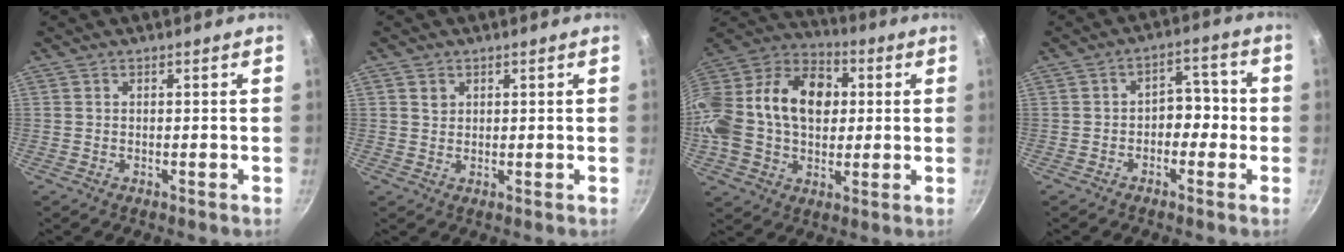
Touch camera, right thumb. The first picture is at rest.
{"total": 1.7, "force": [0.8, 1.4, 0.6], "torque": [-0.006, -0.001, 0.014]}
{"total": 25.4, "force": [2.6, 18.1, 17.6], "torque": [-0.317, 0.044, 0.032]}
{"total": 5.6, "force": [-1.2, 3.9, 3.7], "torque": [-0.003, 0.028, -0.026]}